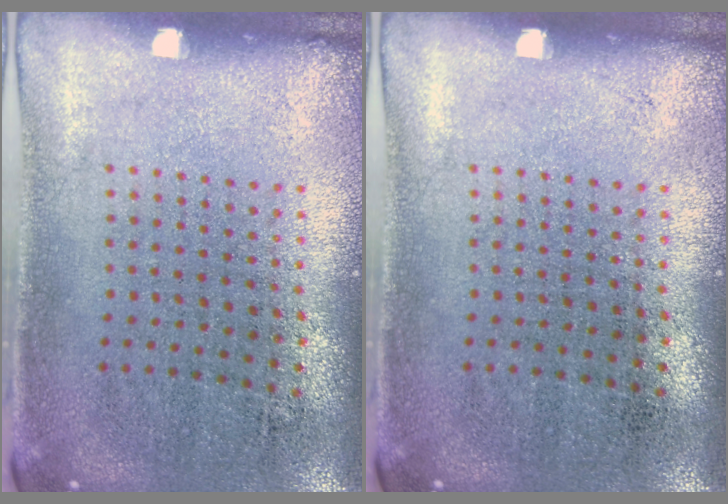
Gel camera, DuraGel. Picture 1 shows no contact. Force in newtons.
{"total": 0.0}